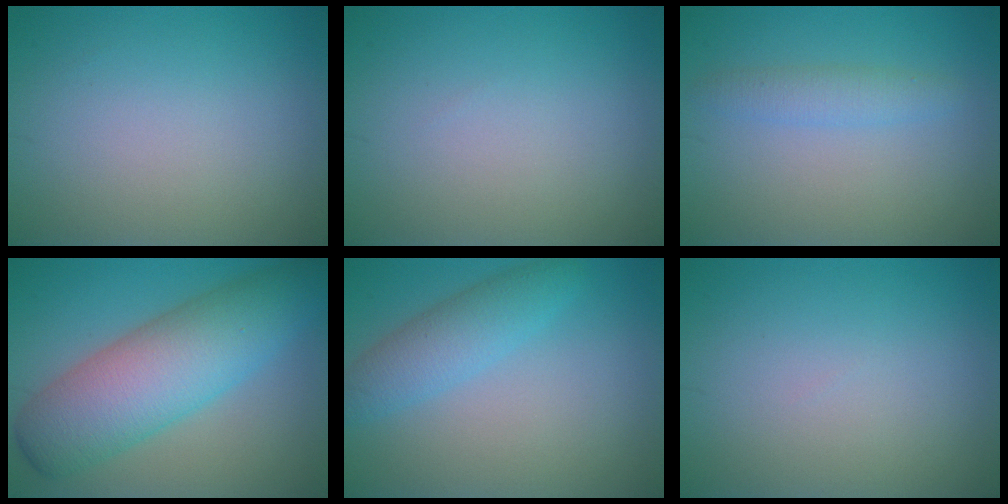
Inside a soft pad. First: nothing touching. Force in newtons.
{"total": 0.0}
{"total": 1.9, "press": 1.9, "slide": 0.1}
{"total": 9.2, "press": 9.2, "slide": 0.1}
{"total": 3.5, "press": 3.5, "slide": 0.2}
{"total": 0.0}